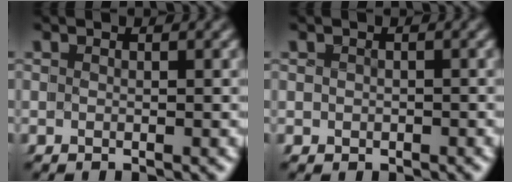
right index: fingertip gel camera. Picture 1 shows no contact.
{"total": 0.7, "force": [-0.1, 0.1, -0.7], "torque": [0.015, -0.006, -0.002]}